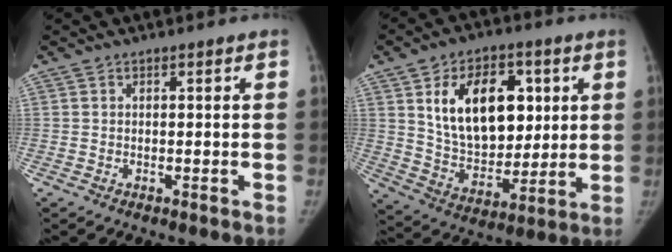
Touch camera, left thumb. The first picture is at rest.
{"total": 19.1, "force": [5.4, 12.4, 13.4], "torque": [-0.167, -0.021, 0.104]}